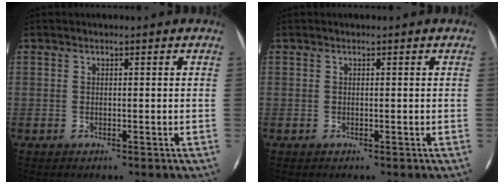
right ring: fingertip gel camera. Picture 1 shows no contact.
{"total": 0.0}